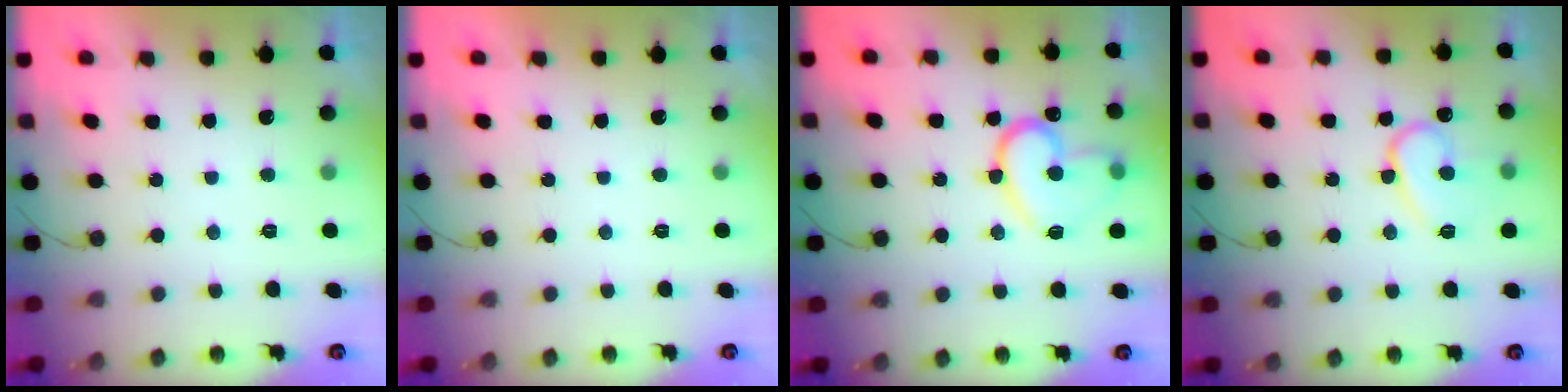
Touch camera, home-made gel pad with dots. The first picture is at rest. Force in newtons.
{"total": 1.8, "press": 1.8, "slide": 0.1}
{"total": 15.9, "press": 15.9, "slide": 1.3}
{"total": 11.6, "press": 11.5, "slide": 1.1}